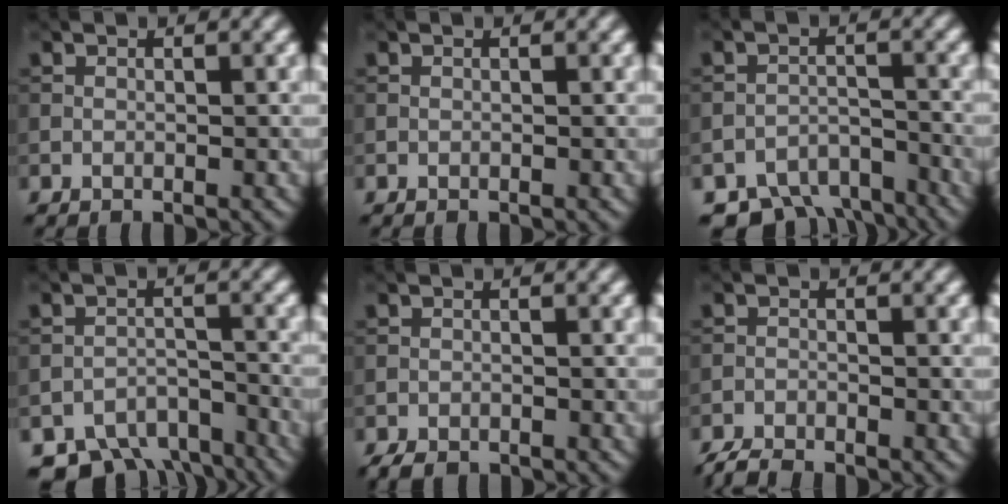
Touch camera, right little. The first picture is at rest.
{"total": 0.0}
{"total": 7.1, "force": [-6.3, 2.7, 1.8], "torque": [-0.021, -0.011, -0.097]}
{"total": 8.5, "force": [-7.5, 3.3, 2.3], "torque": [-0.023, -0.015, -0.110]}
{"total": 1.9, "force": [-1.7, 0.7, 0.6], "torque": [-0.010, -0.005, -0.031]}
{"total": 2.5, "force": [-2.4, 0.3, 0.6], "torque": [-0.015, -0.006, -0.053]}